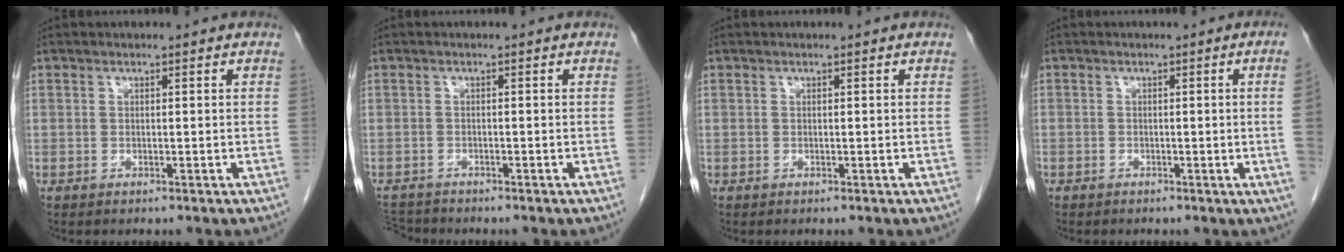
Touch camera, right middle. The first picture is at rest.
{"total": 2.8, "force": [-2.8, 0.3, -0.3], "torque": [0.004, -0.013, -0.050]}
{"total": 0.0}
{"total": 3.0, "force": [-0.4, -1.0, 2.8], "torque": [-0.028, -0.002, -0.006]}